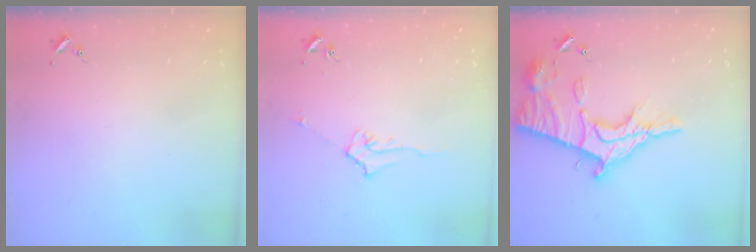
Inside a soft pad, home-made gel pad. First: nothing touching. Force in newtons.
{"total": 5.1, "press": 5.0, "slide": 0.6}
{"total": 19.8, "press": 19.8, "slide": 1.8}